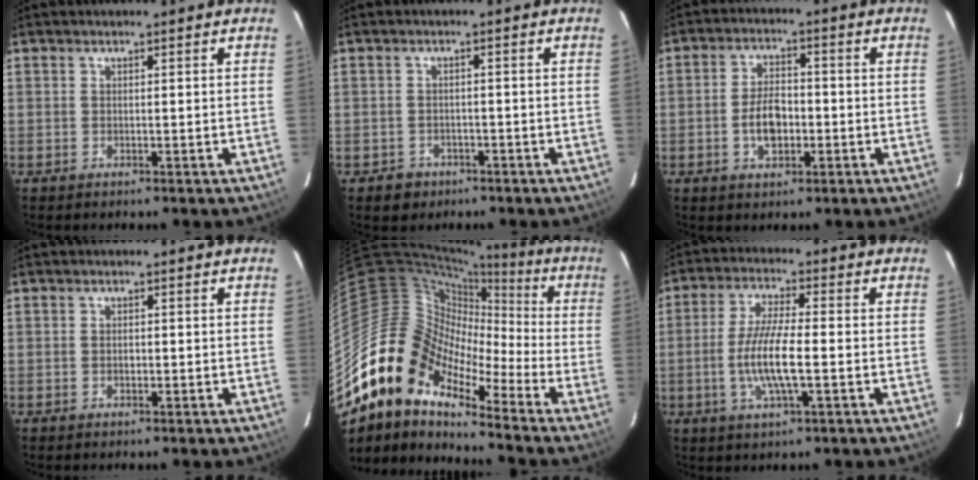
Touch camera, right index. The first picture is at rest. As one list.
[{"total": 3.6, "force": [-2.0, 2.9, 0.5], "torque": [-0.019, 0.006, -0.024]}, {"total": 6.9, "force": [-1.7, 3.9, 5.4], "torque": [-0.104, 0.009, -0.023]}, {"total": 1.1, "force": [-0.2, 0.8, 0.8], "torque": [-0.014, 0.002, -0.003]}, {"total": 14.0, "force": [-9.2, 8.5, 6.4], "torque": [-0.098, 0.009, -0.193]}, {"total": 9.7, "force": [-2.0, 1.9, 9.3], "torque": [-0.184, -0.004, -0.040]}]